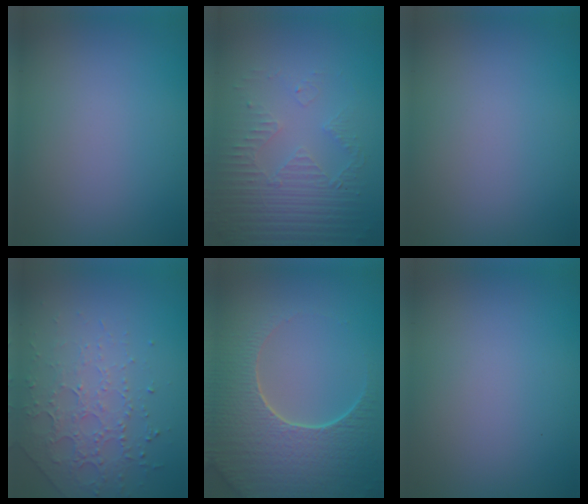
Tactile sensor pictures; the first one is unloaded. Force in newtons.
{"total": 5.3, "press": 3.5, "slide": 4.1}
{"total": 0.0}
{"total": 4.4, "press": 3.1, "slide": 3.2}
{"total": 8.6, "press": 6.4, "slide": 5.7}
{"total": 0.0}